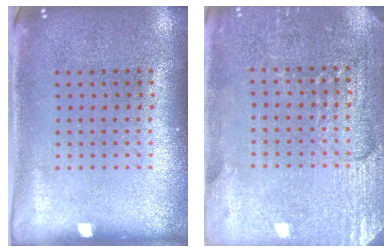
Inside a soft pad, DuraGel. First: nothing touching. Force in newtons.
{"total": 2.9, "press": 2.8, "slide": 0.2}